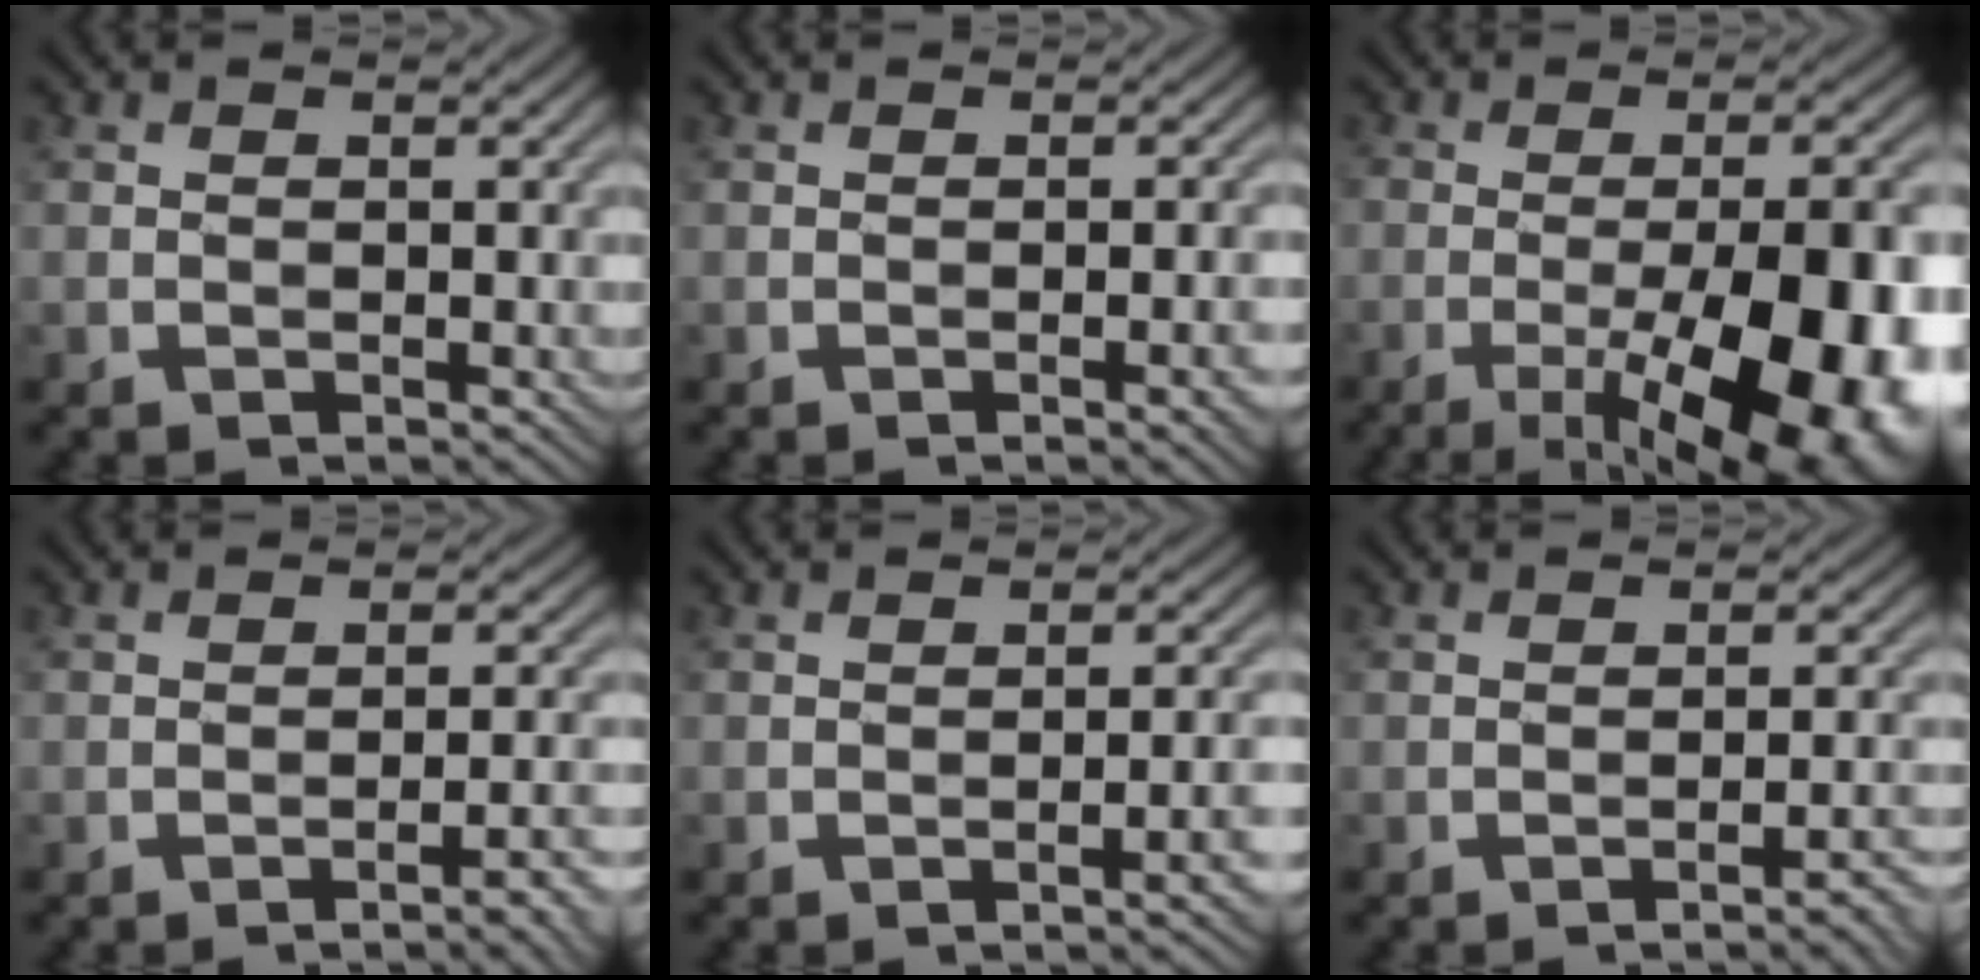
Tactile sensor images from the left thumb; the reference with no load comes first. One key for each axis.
{"total": 2.7, "fx": -0.9, "fy": 0.5, "fz": 2.5, "tx": -0.033, "ty": 0.005, "tz": -0.015}
{"total": 16.4, "fx": -6.1, "fy": 5.9, "fz": 14.0, "tx": -0.188, "ty": 0.001, "tz": -0.081}
{"total": 4.5, "fx": -2.4, "fy": 0.8, "fz": 3.7, "tx": -0.044, "ty": 0.015, "tz": -0.040}
{"total": 3.3, "fx": -1.3, "fy": 0.6, "fz": 2.9, "tx": -0.032, "ty": 0.014, "tz": -0.025}
{"total": 3.3, "fx": -1.9, "fy": 0.5, "fz": 2.6, "tx": -0.030, "ty": 0.014, "tz": -0.033}